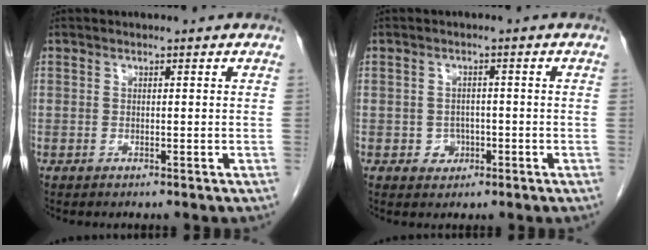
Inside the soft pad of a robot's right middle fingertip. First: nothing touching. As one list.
[{"total": 2.5, "force": [-0.9, 2.1, 0.9], "torque": [-0.008, 0.007, -0.008]}]